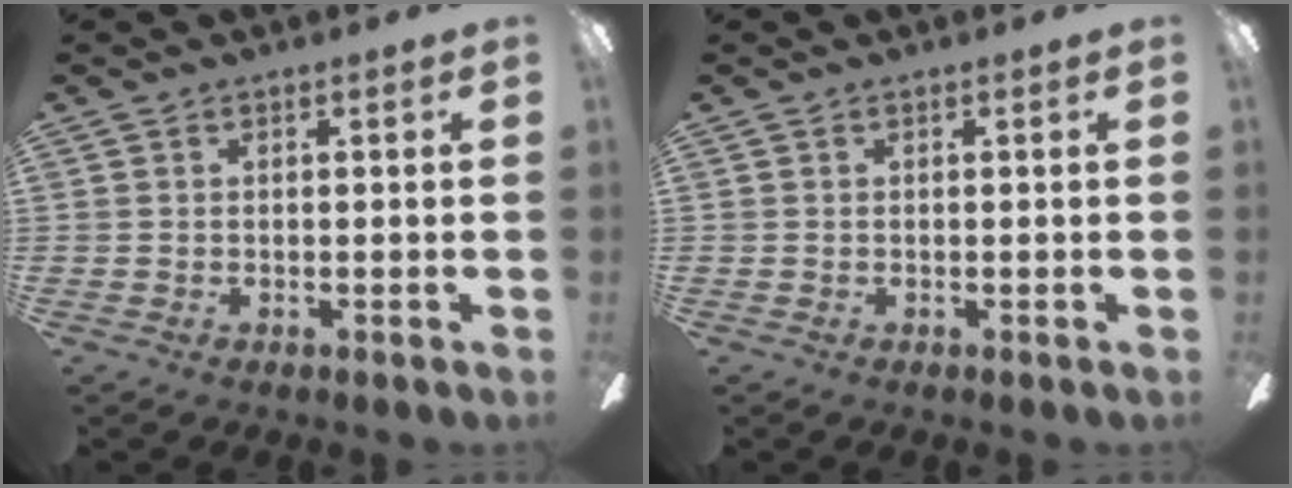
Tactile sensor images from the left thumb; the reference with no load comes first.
{"total": 0.0}